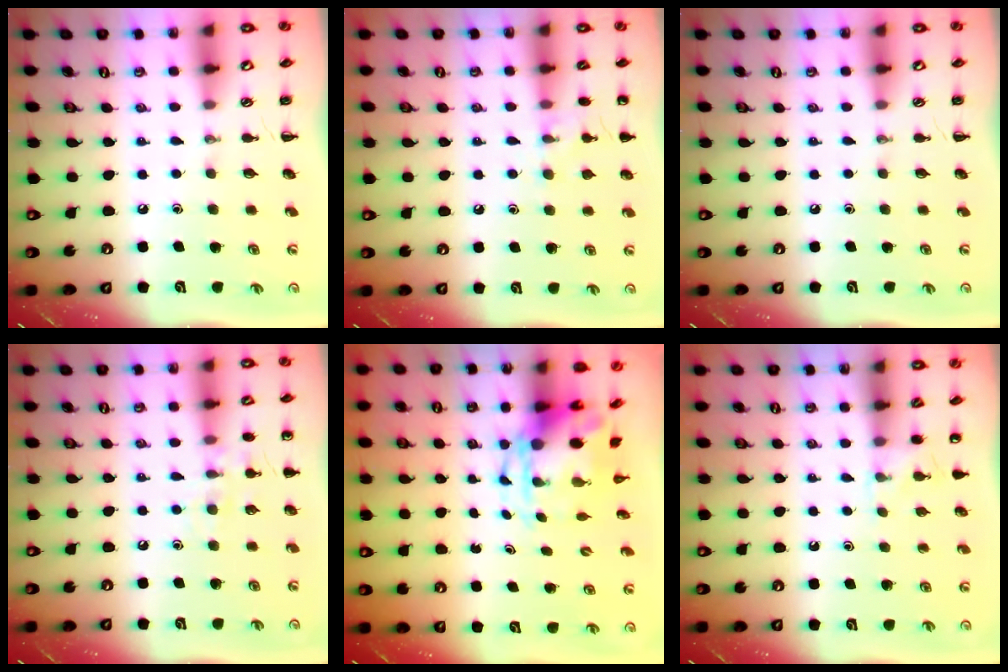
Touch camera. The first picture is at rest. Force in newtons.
{"total": 8.6, "press": 8.3, "slide": 2.0}
{"total": 0.0}
{"total": 8.4, "press": 8.2, "slide": 1.6}
{"total": 4.4, "press": 4.2, "slide": 1.1}
{"total": 4.0, "press": 3.7, "slide": 1.3}